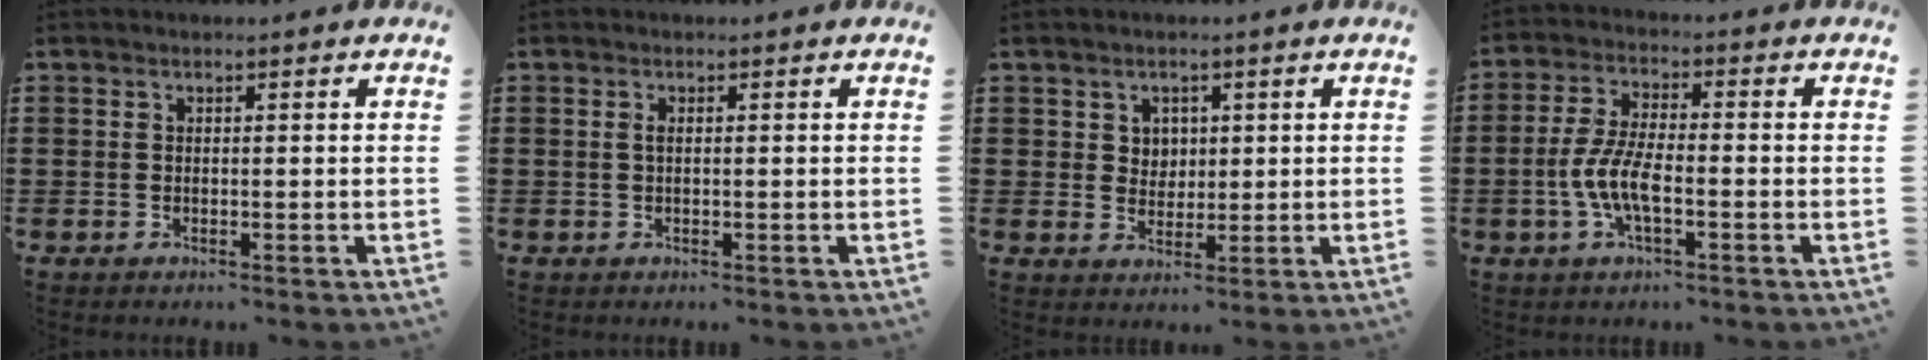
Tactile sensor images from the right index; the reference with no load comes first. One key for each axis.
{"total": 0.8, "fx": 0.0, "fy": 0.2, "fz": 0.8, "tx": -0.016, "ty": 0.000, "tz": 0.000}
{"total": 2.8, "fx": 1.2, "fy": 2.4, "fz": 0.6, "tx": -0.014, "ty": 0.008, "tz": 0.020}
{"total": 6.5, "fx": -2.1, "fy": 2.1, "fz": 5.8, "tx": -0.139, "ty": -0.012, "tz": -0.047}